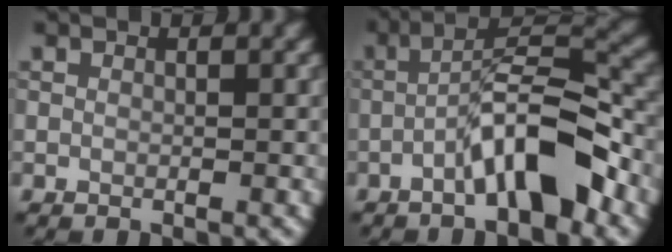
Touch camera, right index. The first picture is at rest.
{"total": 7.5, "force": [-3.2, 2.0, 6.4], "torque": [-0.106, 0.022, -0.061]}